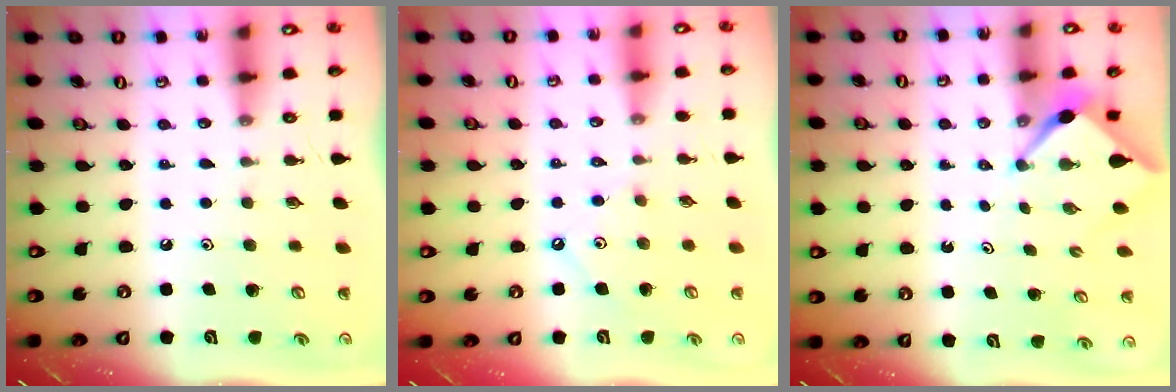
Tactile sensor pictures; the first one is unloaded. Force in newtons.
{"total": 2.1, "press": 2.1, "slide": 0.4}
{"total": 2.4, "press": 2.4, "slide": 0.2}